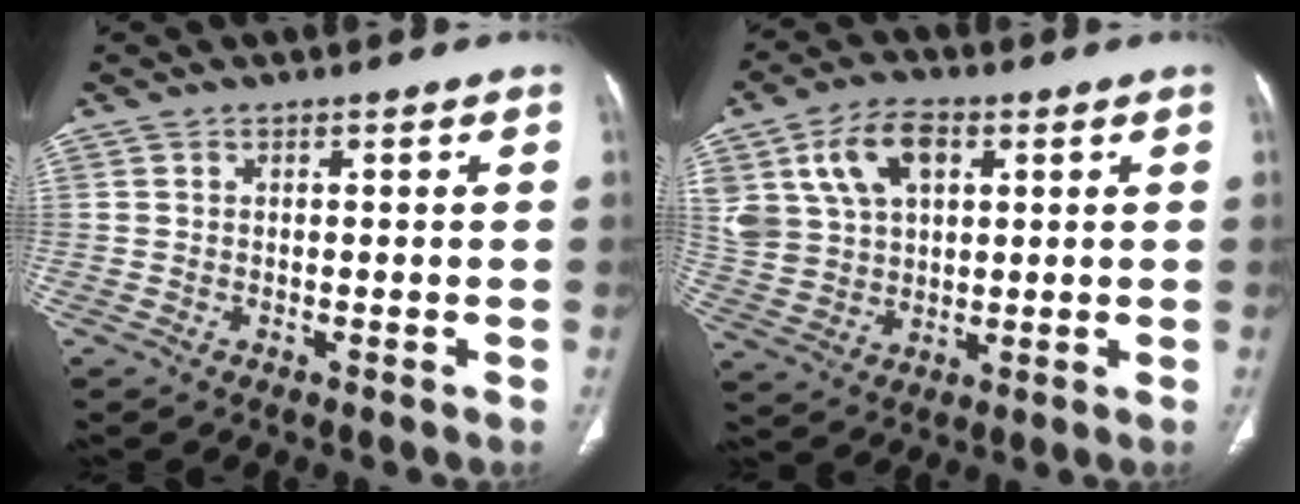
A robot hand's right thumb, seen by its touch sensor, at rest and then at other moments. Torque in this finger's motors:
{"motor_torque": [0.14, 0.18, 0.72, 1.17, 0.12]}